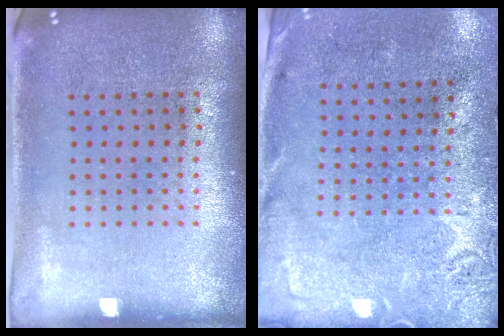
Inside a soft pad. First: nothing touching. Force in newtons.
{"total": 2.7, "press": 2.2, "slide": 1.7}